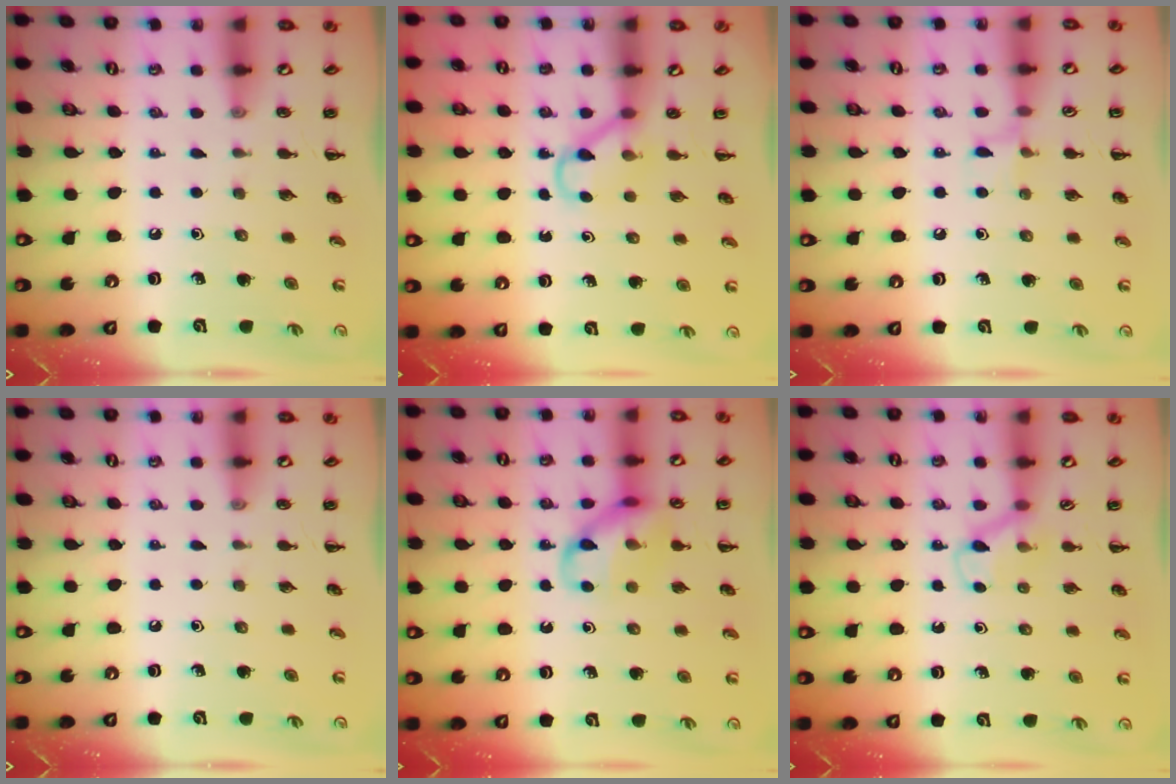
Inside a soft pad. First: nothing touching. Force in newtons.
{"total": 3.4, "press": 3.2, "slide": 1.0}
{"total": 5.7, "press": 5.4, "slide": 1.8}
{"total": 0.0}
{"total": 11.5, "press": 11.3, "slide": 1.7}
{"total": 3.8, "press": 3.6, "slide": 1.4}